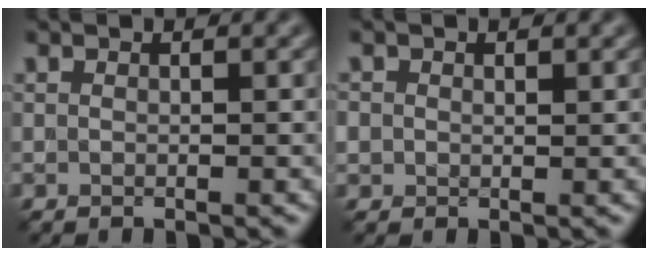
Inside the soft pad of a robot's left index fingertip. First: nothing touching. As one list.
[{"total": 1.2, "force": [0.4, 1.1, 0.3], "torque": [-0.003, -0.001, 0.008]}]